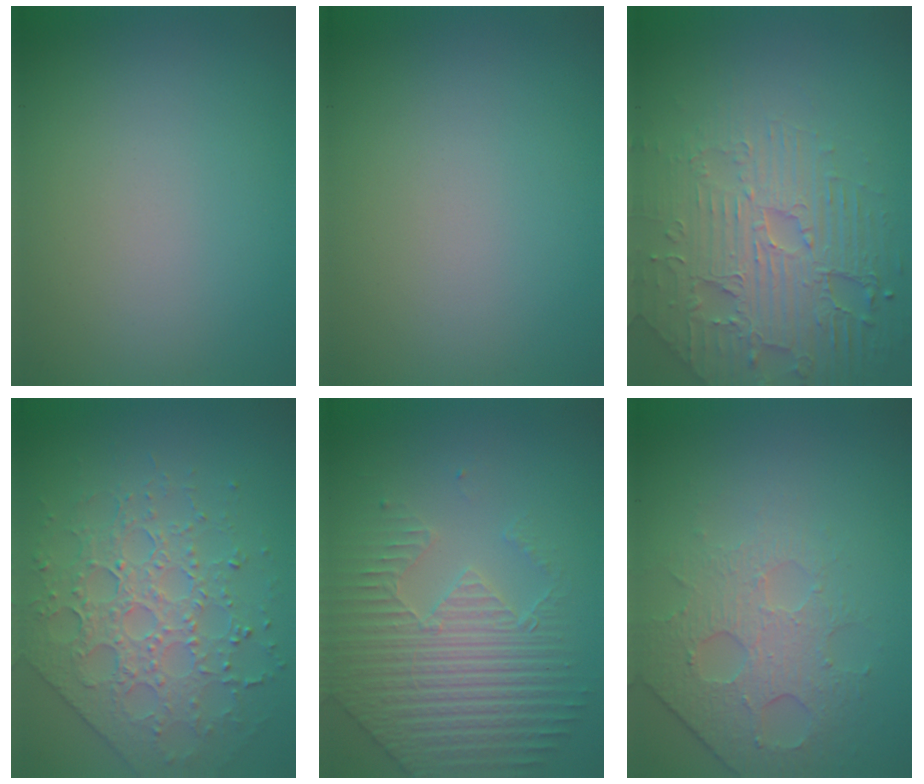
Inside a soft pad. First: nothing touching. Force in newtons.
{"total": 0.0}
{"total": 5.2, "press": 4.8, "slide": 2.0}
{"total": 4.5, "press": 4.3, "slide": 1.0}
{"total": 4.2, "press": 4.1, "slide": 1.0}
{"total": 4.9, "press": 3.4, "slide": 3.6}